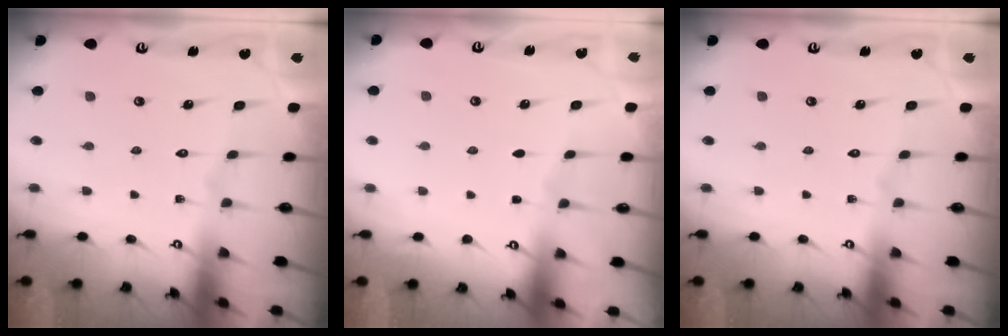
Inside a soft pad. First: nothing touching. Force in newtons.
{"total": 2.3, "press": 2.3, "slide": 0.3}
{"total": 0.0}